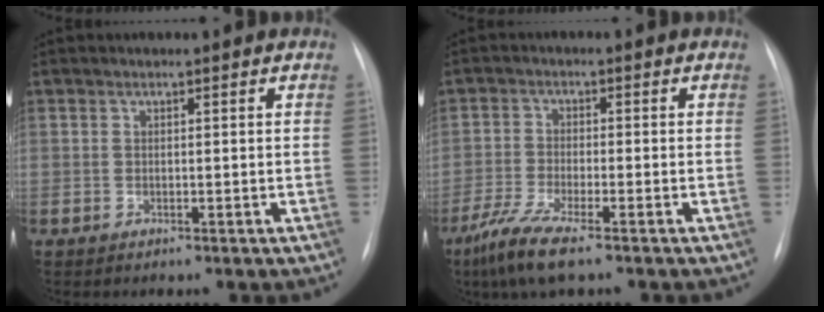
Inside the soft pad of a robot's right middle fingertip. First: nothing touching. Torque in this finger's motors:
{"motor_torque": [1.20, -0.94, 0.21, 0.11]}